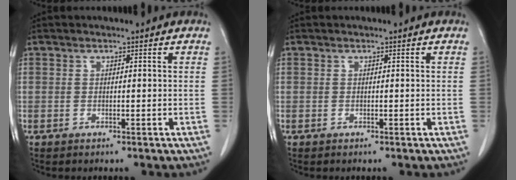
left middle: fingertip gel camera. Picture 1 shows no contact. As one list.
[{"total": 0.0}]